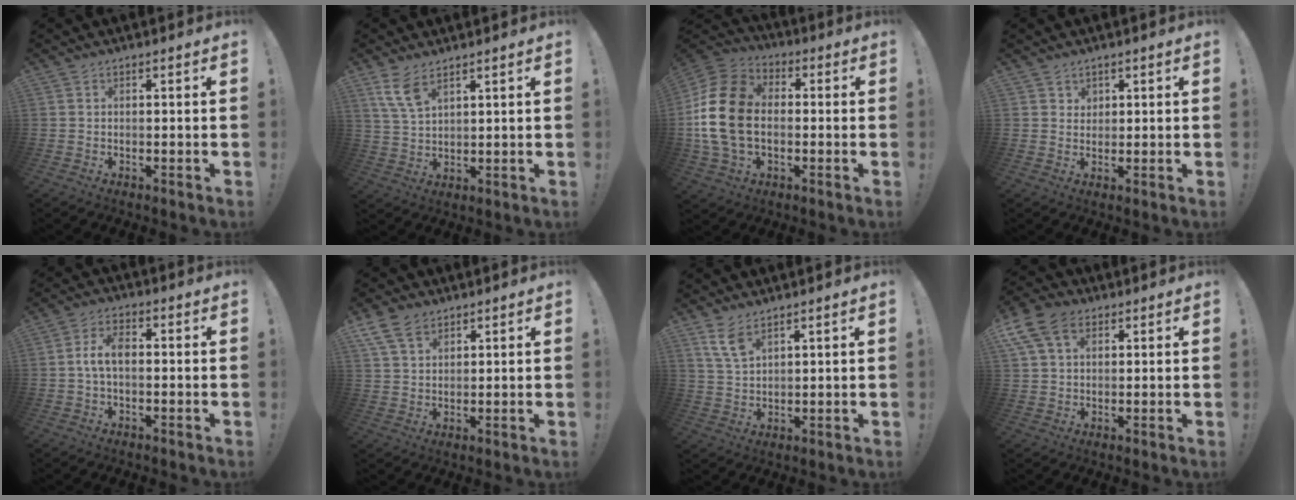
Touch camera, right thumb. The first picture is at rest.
{"total": 7.5, "force": [4.9, 3.5, 4.4], "torque": [-0.080, -0.022, 0.096]}
{"total": 20.1, "force": [-0.6, 14.3, 14.1], "torque": [-0.265, 0.030, 0.000]}
{"total": 2.4, "force": [1.8, 1.6, 0.2], "torque": [0.000, -0.010, 0.031]}
{"total": 6.5, "force": [-0.3, 3.4, 5.6], "torque": [-0.117, 0.014, -0.003]}
{"total": 7.9, "force": [5.0, 4.8, 3.9], "torque": [-0.080, -0.012, 0.101]}
{"total": 7.0, "force": [4.8, 3.5, 3.7], "torque": [-0.069, -0.023, 0.093]}
{"total": 11.0, "force": [4.9, 7.4, 6.6], "torque": [-0.136, -0.004, 0.097]}